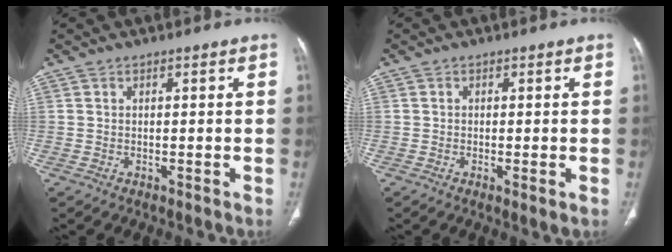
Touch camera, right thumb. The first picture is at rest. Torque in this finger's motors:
{"motor_torque": [-0.02, 0.01, -0.06, -0.13, -0.02]}